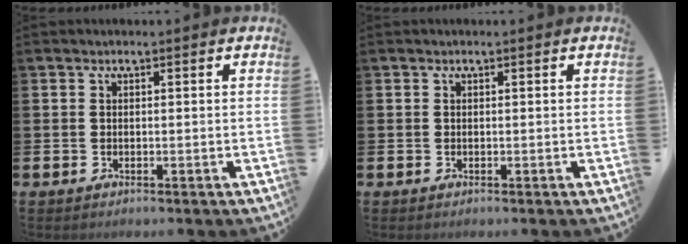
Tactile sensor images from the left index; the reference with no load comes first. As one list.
[{"total": 0.0}]